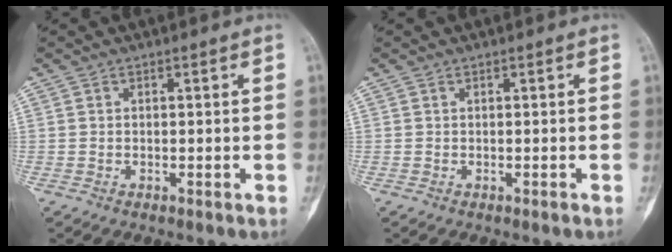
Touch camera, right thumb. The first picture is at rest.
{"total": 0.0}